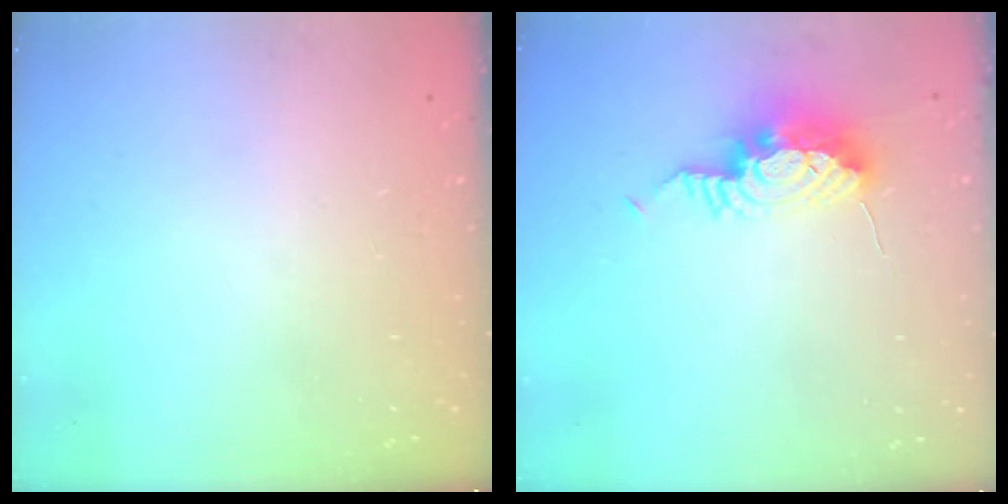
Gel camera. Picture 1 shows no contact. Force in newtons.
{"total": 10.6, "press": 10.3, "slide": 2.3}